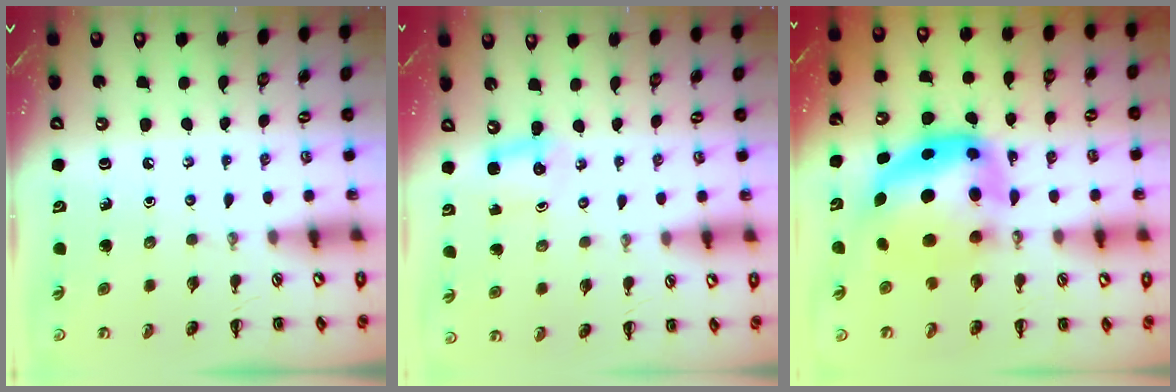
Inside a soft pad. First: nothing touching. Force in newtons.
{"total": 2.8, "press": 2.7, "slide": 0.9}
{"total": 10.7, "press": 10.4, "slide": 2.5}